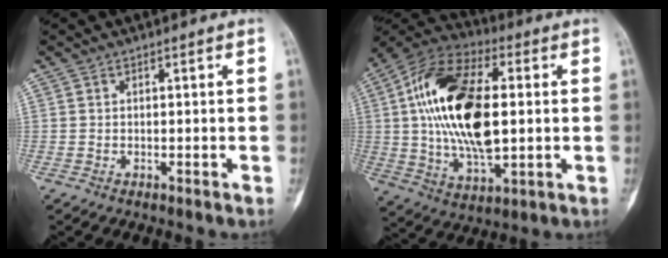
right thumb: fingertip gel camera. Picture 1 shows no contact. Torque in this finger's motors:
{"motor_torque": [0.30, 3.81, 2.52, 0.25, 0.69]}